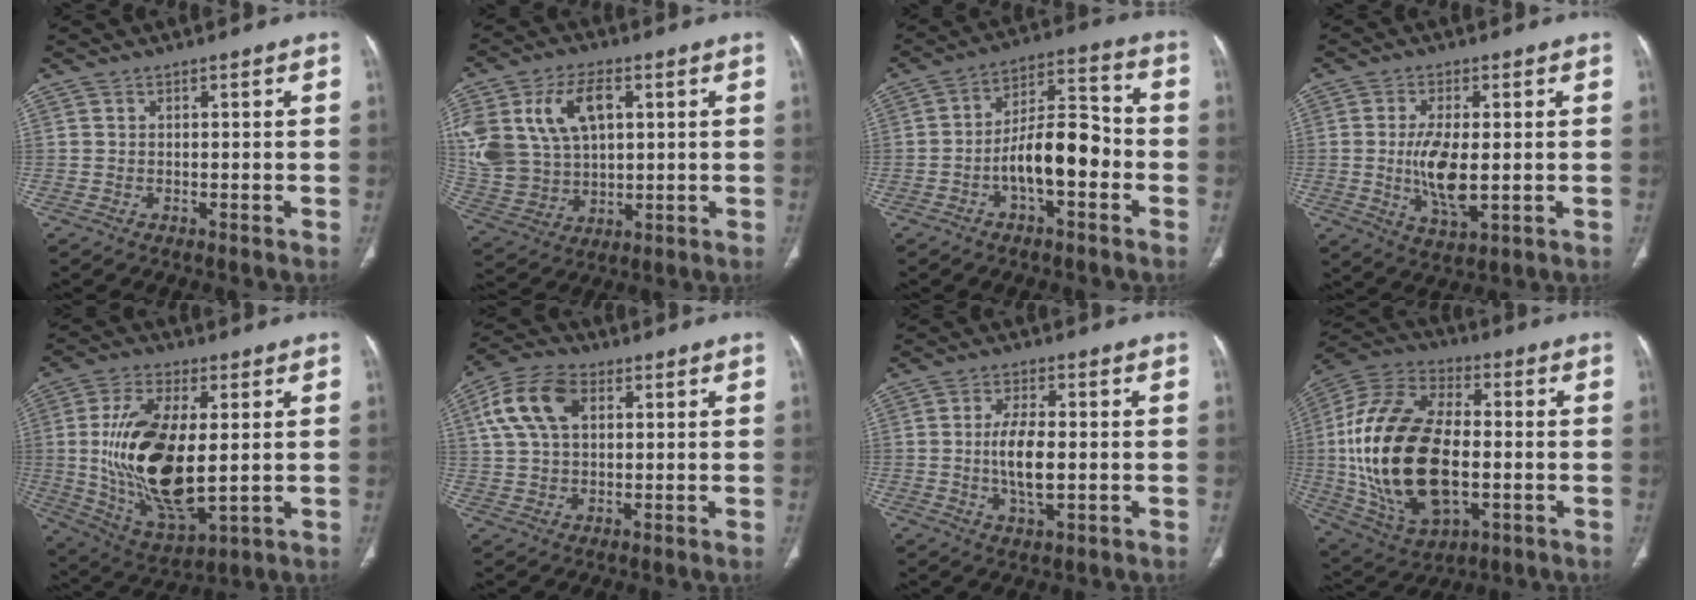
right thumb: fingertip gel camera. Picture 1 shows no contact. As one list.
[{"total": 19.9, "force": [5.7, 13.4, 13.5], "torque": [-0.288, 0.003, 0.119]}, {"total": 12.2, "force": [-3.6, 5.3, 10.4], "torque": [-0.160, 0.046, -0.066]}, {"total": 9.1, "force": [-0.4, 3.7, 8.3], "torque": [-0.160, -0.016, -0.002]}, {"total": 21.0, "force": [0.9, 9.8, 18.6], "torque": [-0.352, -0.018, 0.029]}, {"total": 11.5, "force": [3.6, 7.1, 8.2], "torque": [-0.159, 0.016, 0.064]}, {"total": 7.7, "force": [-0.5, 3.3, 7.0], "torque": [-0.133, -0.004, -0.010]}, {"total": 27.5, "force": [-1.7, 15.4, 22.7], "torque": [-0.454, 0.005, -0.018]}]